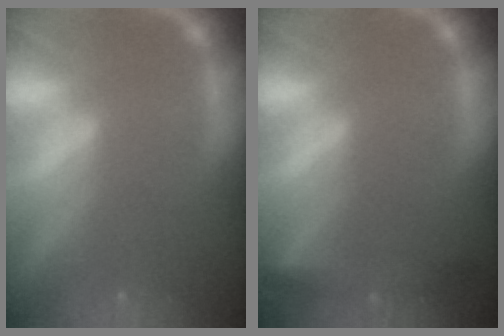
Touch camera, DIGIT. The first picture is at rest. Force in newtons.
{"total": 3.5}